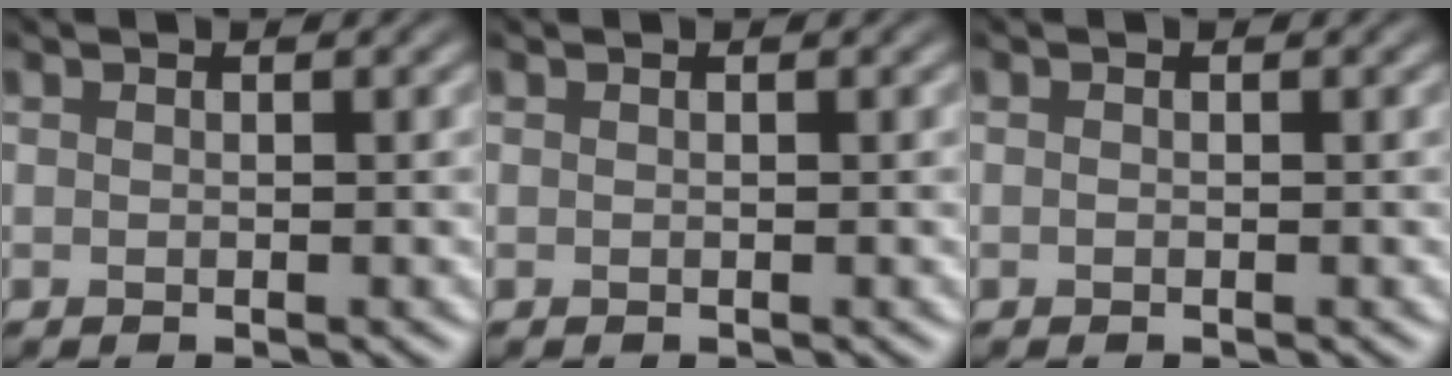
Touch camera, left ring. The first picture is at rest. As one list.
[{"total": 0.0}, {"total": 0.5, "force": [-0.5, -0.2, -0.2], "torque": [-0.004, 0.006, -0.005]}]